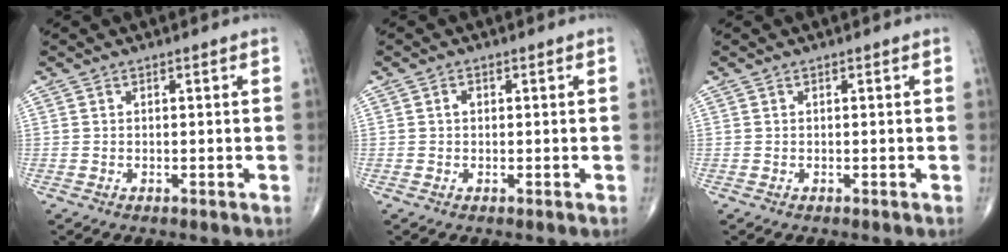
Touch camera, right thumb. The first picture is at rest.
{"total": 1.1, "force": [0.2, 0.8, 0.7], "torque": [-0.010, 0.003, 0.001]}
{"total": 0.0}